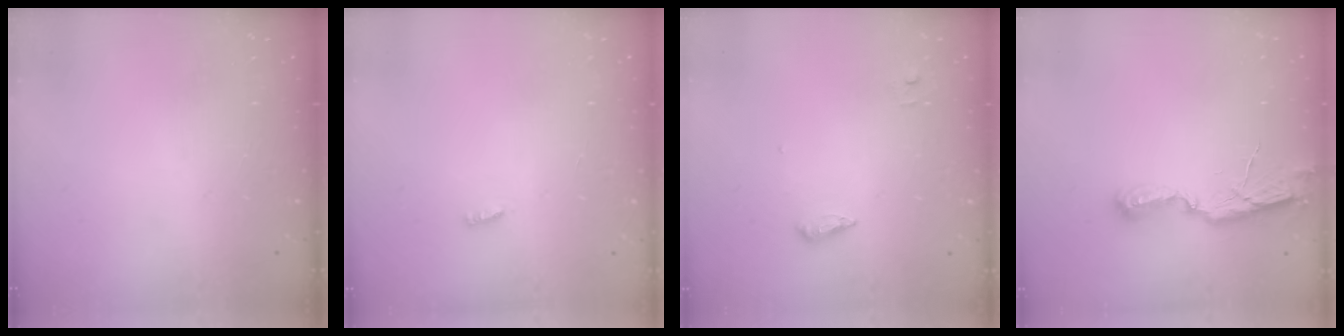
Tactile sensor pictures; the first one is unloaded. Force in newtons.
{"total": 1.9, "press": 1.9, "slide": 0.3}
{"total": 5.9, "press": 5.8, "slide": 1.4}
{"total": 6.7, "press": 6.7, "slide": 0.8}